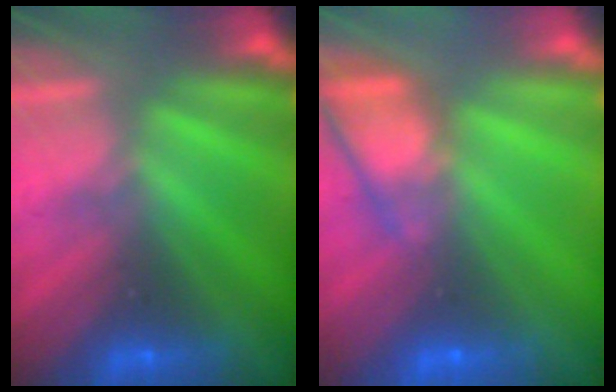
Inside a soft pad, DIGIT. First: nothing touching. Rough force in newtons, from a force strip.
{"total": 5.6}